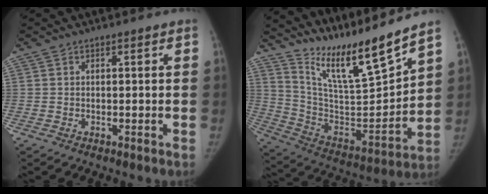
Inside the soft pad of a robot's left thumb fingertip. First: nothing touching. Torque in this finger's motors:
{"motor_torque": [0.33, -0.23, 1.23, -1.54, 0.04]}